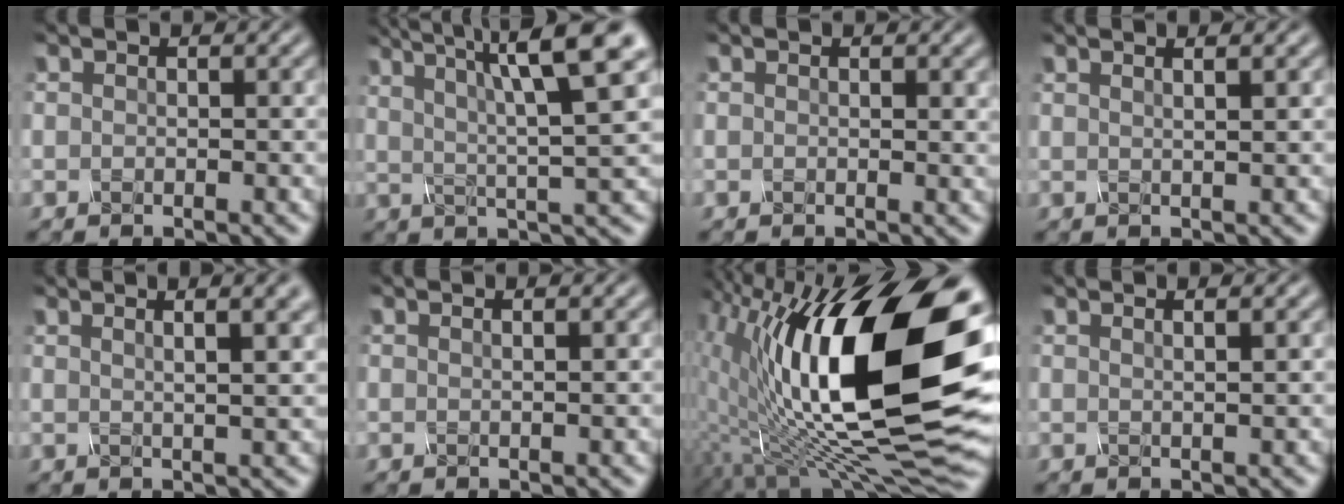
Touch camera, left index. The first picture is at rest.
{"total": 9.6, "force": [4.4, 1.8, 8.3], "torque": [-0.134, 0.020, 0.073]}
{"total": 0.6, "force": [0.5, 0.1, 0.3], "torque": [-0.003, 0.000, 0.011]}
{"total": 3.3, "force": [1.8, 1.4, 2.3], "torque": [-0.003, 0.022, -0.009]}
{"total": 8.0, "force": [4.4, 3.0, 5.9], "torque": [-0.039, 0.048, 0.020]}
{"total": 1.5, "force": [0.9, 0.7, 1.1], "torque": [0.005, 0.002, -0.009]}
{"total": 19.2, "force": [2.9, 7.5, 17.5], "torque": [-0.281, 0.003, 0.044]}
{"total": 2.9, "force": [1.6, 1.2, 2.1], "torque": [0.000, 0.018, -0.010]}